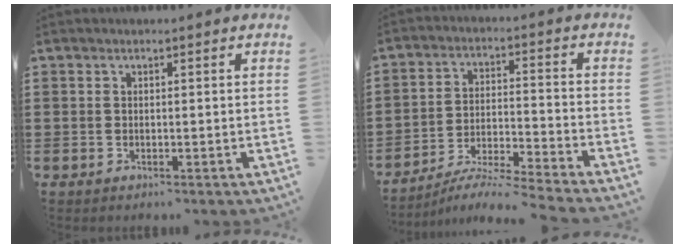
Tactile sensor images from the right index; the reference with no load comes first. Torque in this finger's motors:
{"motor_torque": [0.91, 0.89, -0.03, 0.04]}